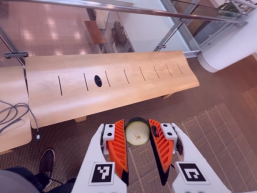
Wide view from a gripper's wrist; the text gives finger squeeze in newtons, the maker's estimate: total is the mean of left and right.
{"total": 9.6, "left": 9.6, "right": 9.6}